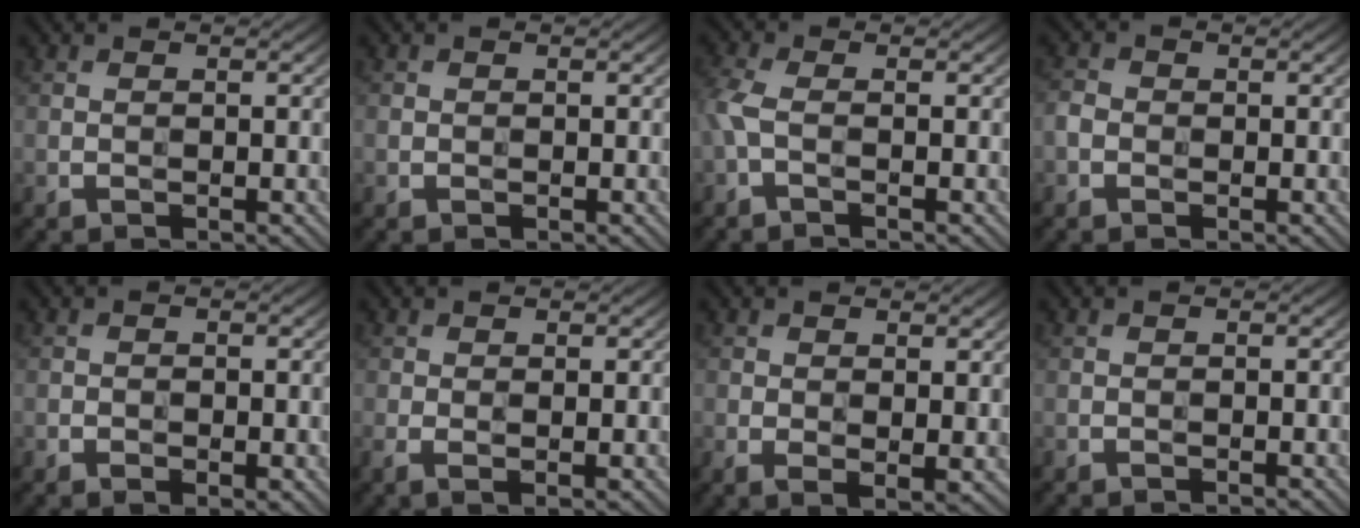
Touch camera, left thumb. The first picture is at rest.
{"total": 0.5, "force": [-0.1, 0.5, 0.1], "torque": [0.001, -0.003, -0.003]}
{"total": 2.7, "force": [-0.7, 1.0, 2.5], "torque": [-0.070, 0.003, -0.026]}
{"total": 1.8, "force": [-0.8, 1.4, 0.7], "torque": [-0.017, 0.002, -0.023]}
{"total": 1.9, "force": [-0.5, 1.2, 1.4], "torque": [-0.022, -0.008, -0.004]}
{"total": 2.1, "force": [0.2, 0.7, 2.0], "torque": [-0.046, -0.005, 0.004]}
{"total": 3.5, "force": [1.0, 1.7, 3.0], "torque": [-0.057, -0.012, 0.020]}
{"total": 0.0}